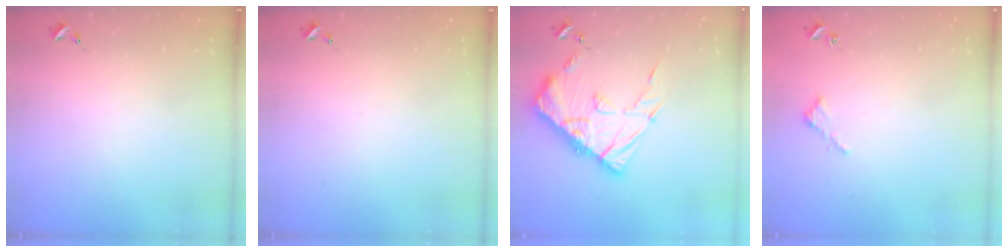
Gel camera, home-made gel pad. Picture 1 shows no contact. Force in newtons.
{"total": 0.0}
{"total": 18.5, "press": 18.5, "slide": 1.8}
{"total": 2.6, "press": 2.6, "slide": 0.2}